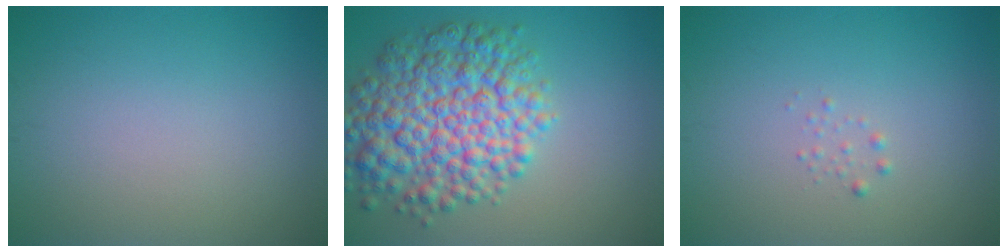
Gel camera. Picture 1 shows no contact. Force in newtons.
{"total": 9.1, "press": 9.1, "slide": 0.3}
{"total": 0.6, "press": 0.6, "slide": 0.0}